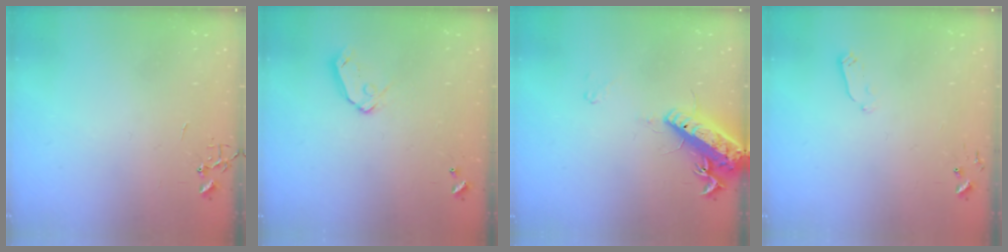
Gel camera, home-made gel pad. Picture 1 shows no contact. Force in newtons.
{"total": 7.1, "press": 7.1, "slide": 0.8}
{"total": 15.7, "press": 15.3, "slide": 3.5}
{"total": 2.9, "press": 2.9, "slide": 0.4}